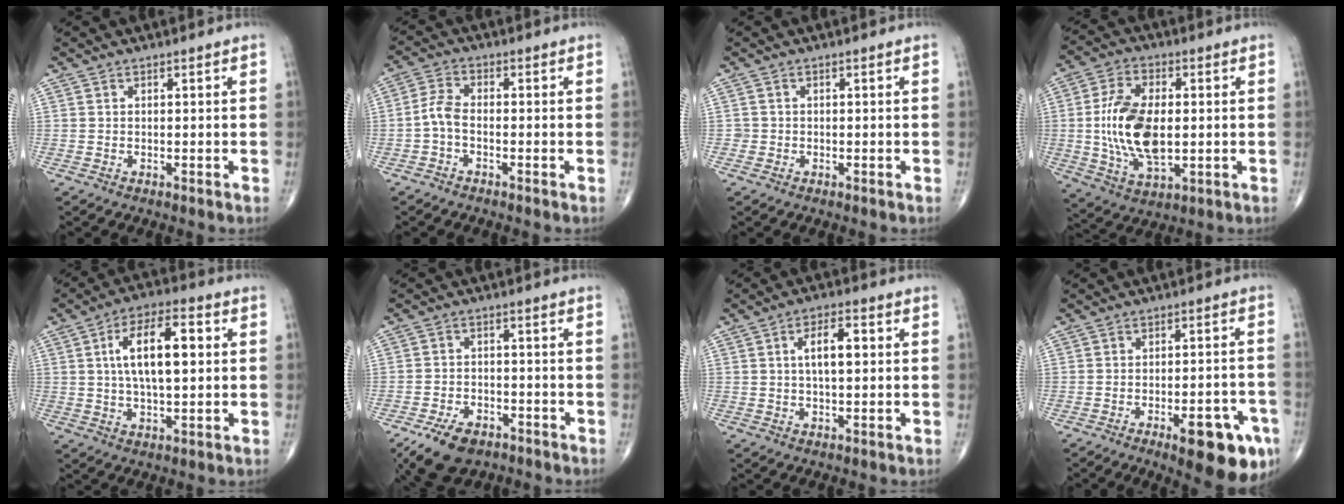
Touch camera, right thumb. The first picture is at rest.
{"total": 3.8, "force": [-1.3, 1.9, 3.0], "torque": [-0.067, 0.016, -0.035]}
{"total": 0.9, "force": [-0.3, 0.8, -0.1], "torque": [0.005, 0.006, -0.007]}
{"total": 14.9, "force": [-0.1, 8.0, 12.6], "torque": [-0.238, -0.004, 0.002]}
{"total": 13.1, "force": [2.2, 5.5, 11.7], "torque": [-0.190, 0.014, 0.034]}
{"total": 9.1, "force": [-5.7, 5.1, 4.8], "torque": [-0.074, 0.016, -0.093]}
{"total": 6.6, "force": [1.1, 2.8, 5.8], "torque": [-0.089, 0.009, 0.014]}
{"total": 13.7, "force": [-6.6, 4.4, 11.2], "torque": [-0.115, 0.024, -0.077]}